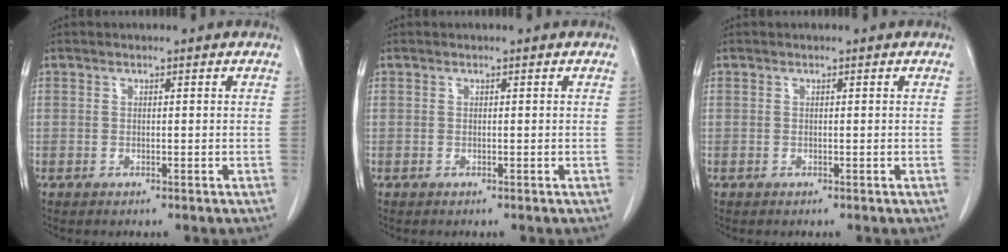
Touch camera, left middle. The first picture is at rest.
{"total": 0.0}
{"total": 0.0}